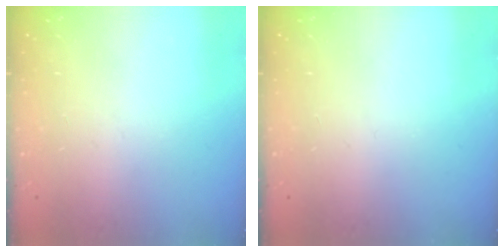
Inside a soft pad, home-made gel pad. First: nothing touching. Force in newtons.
{"total": 0.0}